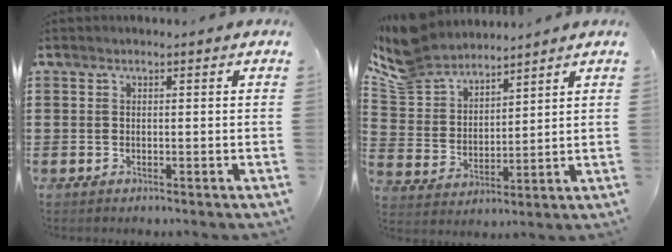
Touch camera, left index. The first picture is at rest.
{"total": 8.3, "force": [7.6, 3.0, 1.7], "torque": [-0.074, -0.032, 0.141]}